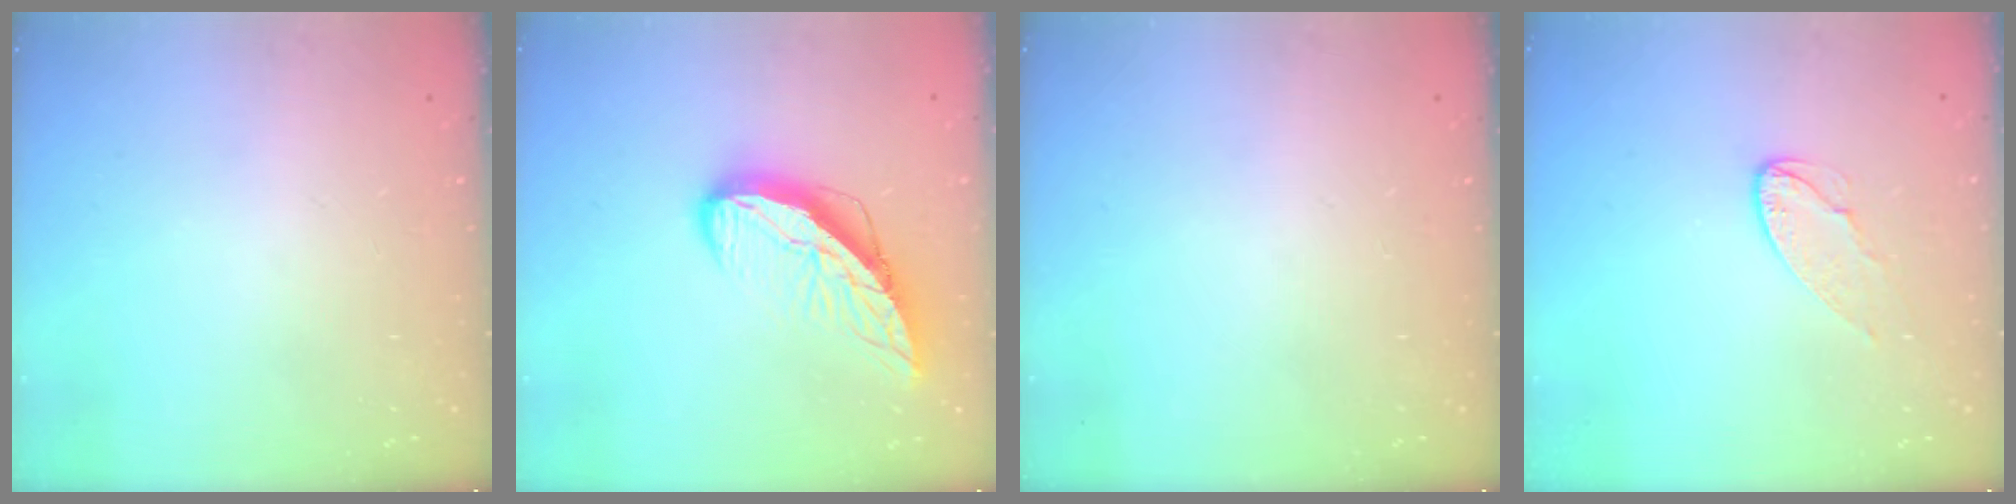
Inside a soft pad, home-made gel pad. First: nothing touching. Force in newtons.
{"total": 10.8, "press": 10.8, "slide": 1.0}
{"total": 0.0}
{"total": 6.9, "press": 6.9, "slide": 0.3}